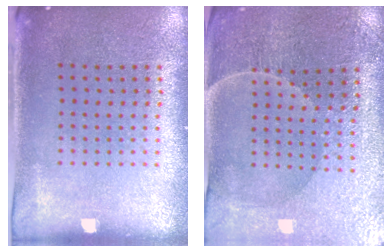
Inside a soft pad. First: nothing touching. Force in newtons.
{"total": 1.9, "press": 1.9, "slide": 0.2}